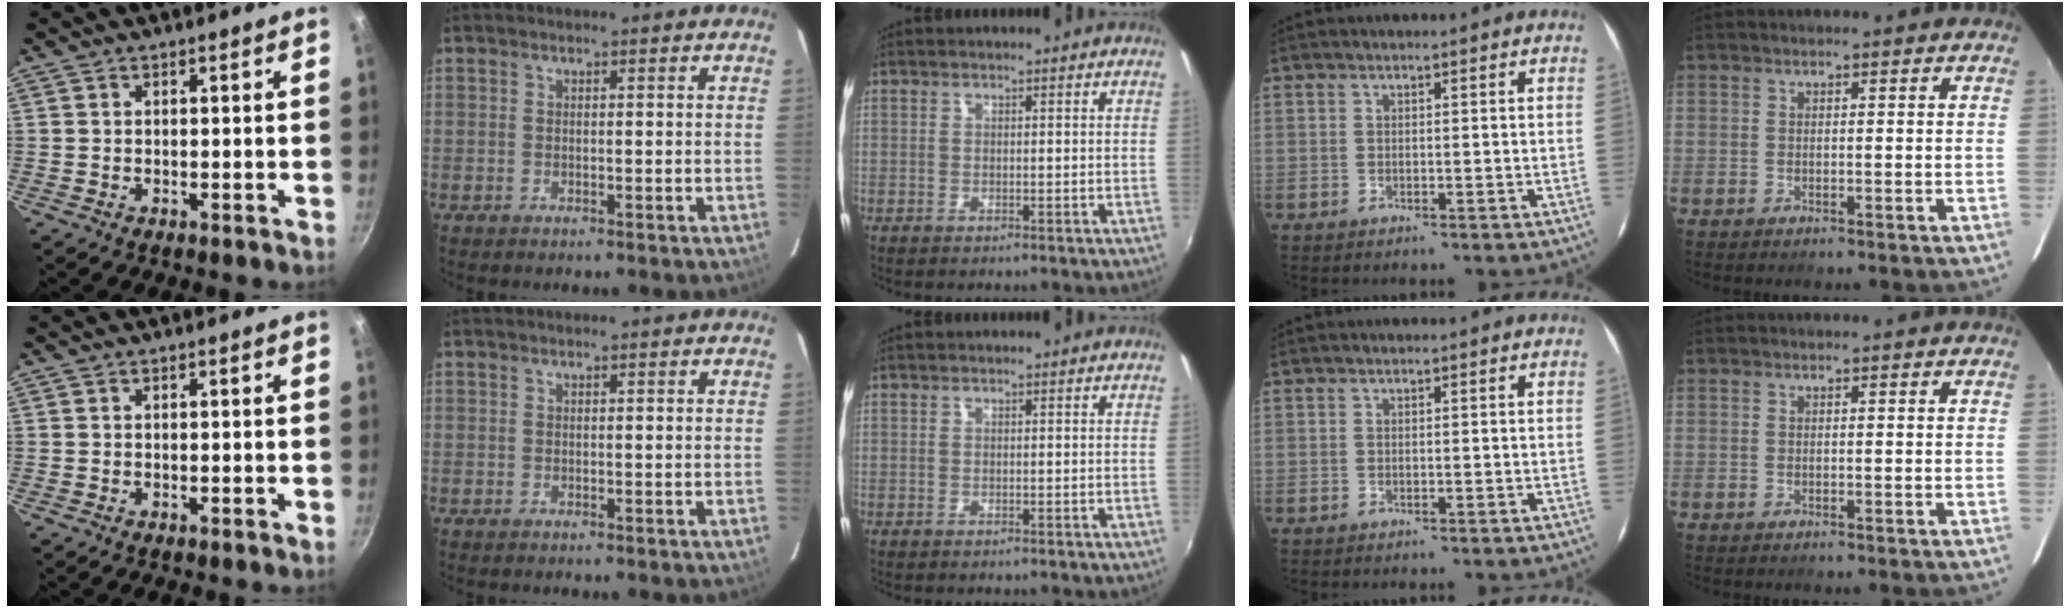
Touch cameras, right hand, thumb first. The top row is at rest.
{}